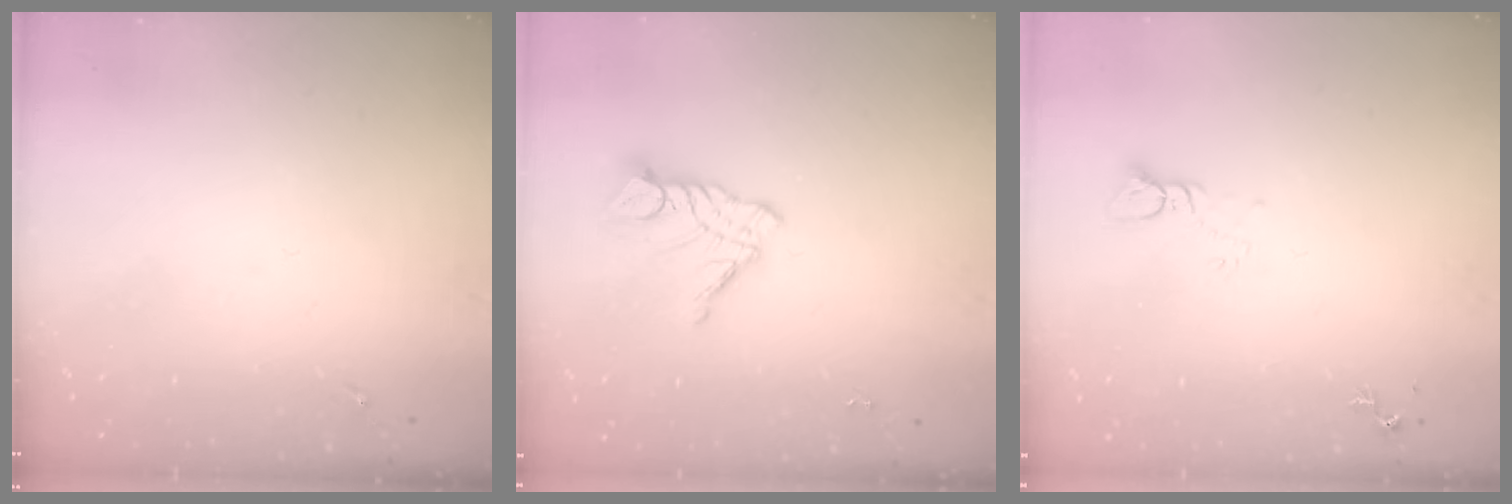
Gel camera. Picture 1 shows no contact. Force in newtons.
{"total": 10.8, "press": 10.7, "slide": 0.7}
{"total": 3.9, "press": 3.9, "slide": 0.3}